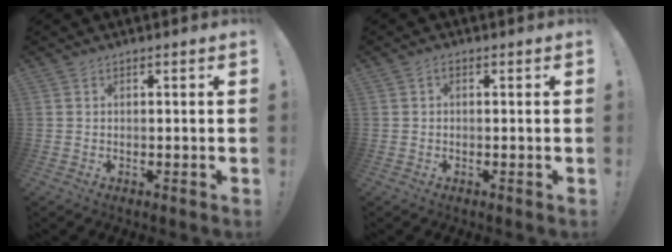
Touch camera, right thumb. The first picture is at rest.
{"total": 0.5, "force": [-0.1, 0.3, 0.5], "torque": [-0.011, 0.001, -0.002]}